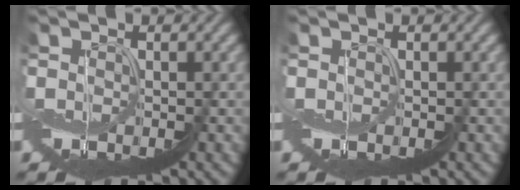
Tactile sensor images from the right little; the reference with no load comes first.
{"total": 0.0}